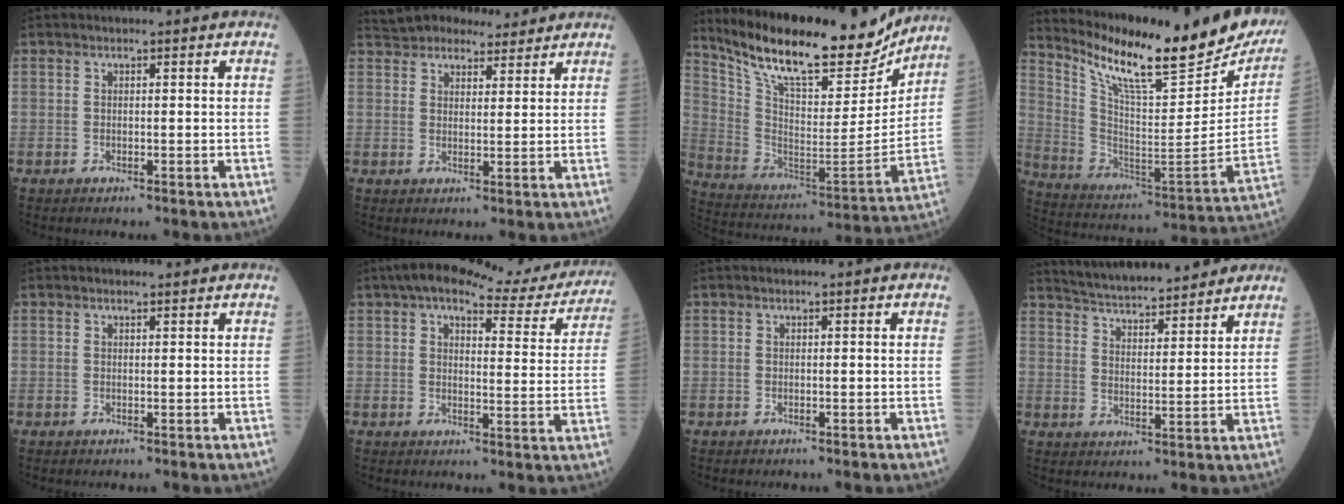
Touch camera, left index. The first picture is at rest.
{"total": 10.2, "force": [9.4, 3.4, 2.2], "torque": [-0.030, 0.025, 0.141]}
{"total": 22.7, "force": [19.3, 5.5, 10.7], "torque": [-0.195, -0.019, 0.311]}
{"total": 26.1, "force": [21.2, 4.8, 14.4], "torque": [-0.246, -0.052, 0.312]}
{"total": 0.5, "force": [0.5, 0.1, 0.0], "torque": [-0.011, -0.003, 0.008]}
{"total": 17.9, "force": [15.8, 4.3, 7.2], "torque": [-0.087, 0.003, 0.184]}
{"total": 0.0}
{"total": 14.9, "force": [13.6, 2.2, 5.5], "torque": [-0.086, 0.012, 0.203]}